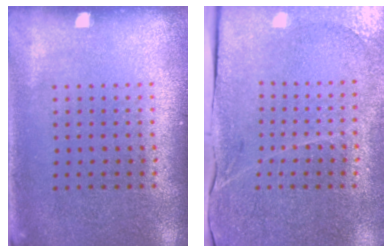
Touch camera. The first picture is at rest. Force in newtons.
{"total": 3.4, "press": 3.3, "slide": 0.4}